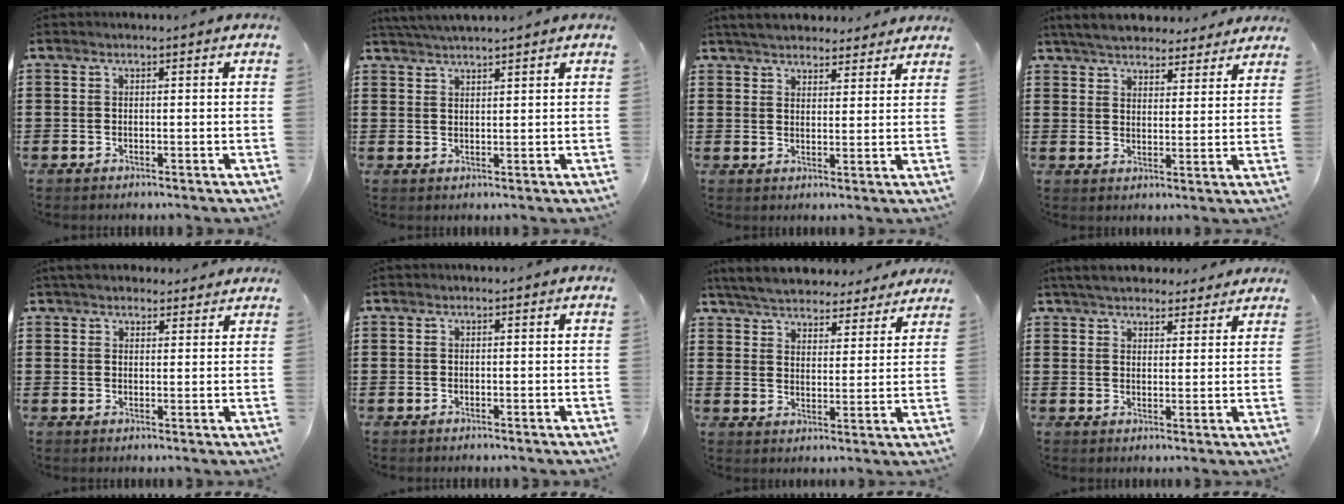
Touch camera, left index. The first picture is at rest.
{"total": 2.7, "force": [2.6, -0.2, 0.6], "torque": [-0.018, -0.001, 0.050]}
{"total": 4.8, "force": [4.6, 1.2, 1.1], "torque": [-0.036, -0.008, 0.085]}
{"total": 5.8, "force": [5.5, 1.1, 1.4], "torque": [-0.048, -0.016, 0.101]}
{"total": 3.5, "force": [3.3, 0.9, 0.6], "torque": [-0.020, -0.003, 0.063]}
{"total": 0.0}
{"total": 5.9, "force": [5.8, 0.7, 0.9], "torque": [-0.047, -0.029, 0.103]}
{"total": 5.0, "force": [4.6, 1.4, 1.3], "torque": [-0.040, -0.008, 0.087]}